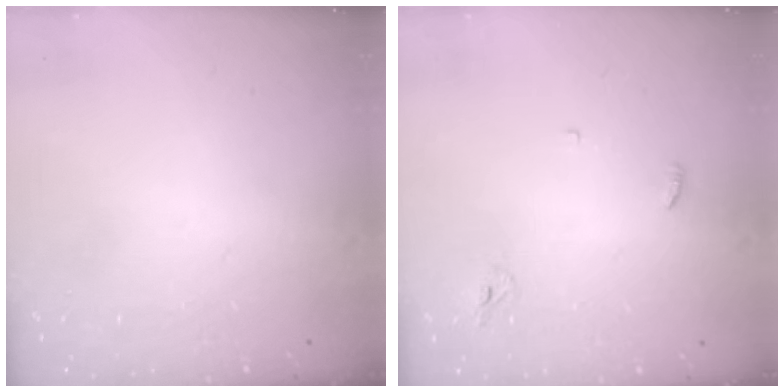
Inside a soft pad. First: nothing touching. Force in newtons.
{"total": 3.2, "press": 3.2, "slide": 0.2}